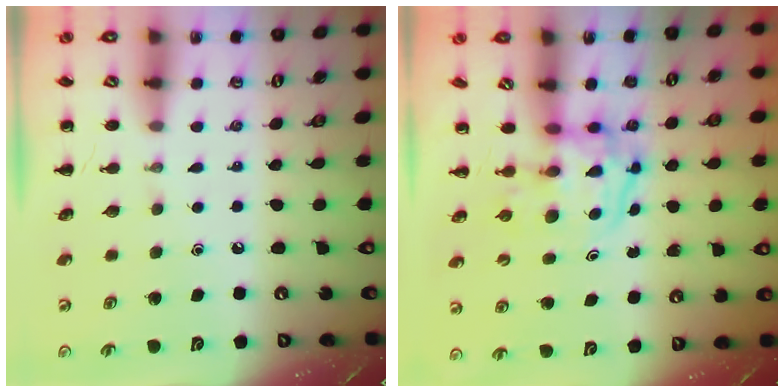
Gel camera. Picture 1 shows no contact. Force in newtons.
{"total": 3.6, "press": 3.5, "slide": 0.5}